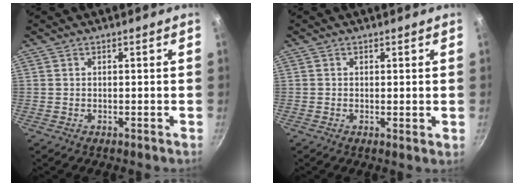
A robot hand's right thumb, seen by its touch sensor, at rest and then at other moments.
{"total": 1.1, "force": [0.2, 0.4, 1.0], "torque": [-0.015, -0.008, 0.000]}